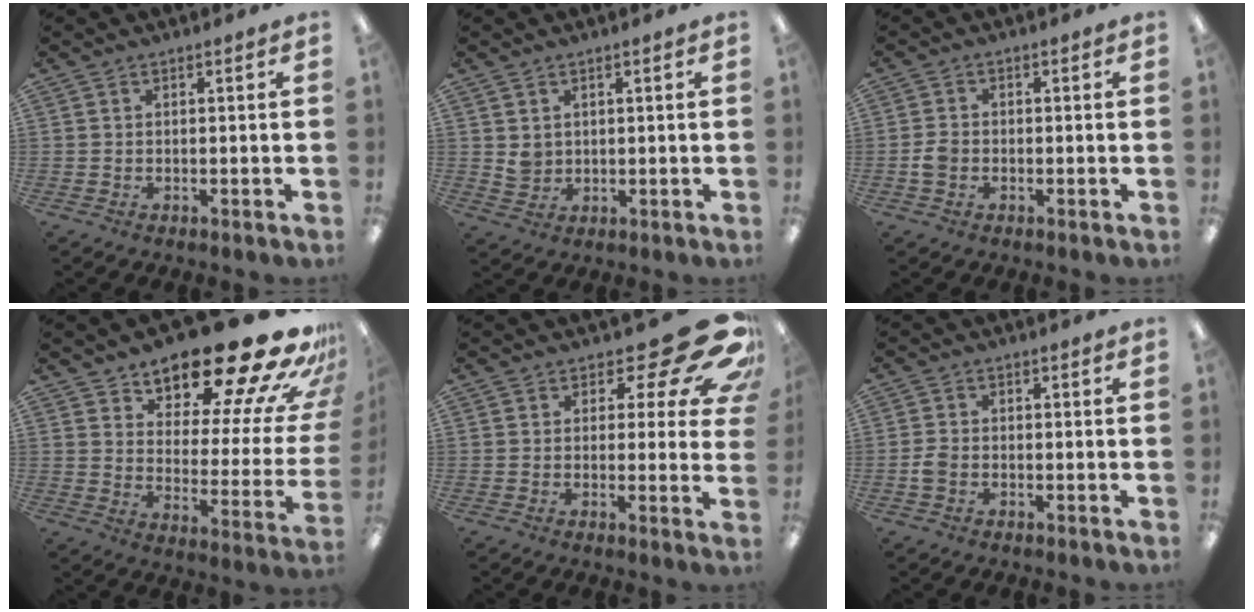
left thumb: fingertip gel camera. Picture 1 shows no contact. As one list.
[{"total": 3.6, "force": [1.7, 2.6, 1.7], "torque": [-0.029, -0.003, 0.032]}, {"total": 3.3, "force": [-1.2, 2.4, 1.9], "torque": [-0.032, 0.009, -0.020]}, {"total": 23.2, "force": [18.5, 6.8, 12.2], "torque": [-0.160, -0.139, 0.300]}, {"total": 14.8, "force": [8.4, 6.1, 10.6], "torque": [-0.136, -0.062, 0.141]}, {"total": 2.8, "force": [-1.1, 1.9, 1.8], "torque": [-0.030, 0.007, -0.018]}]